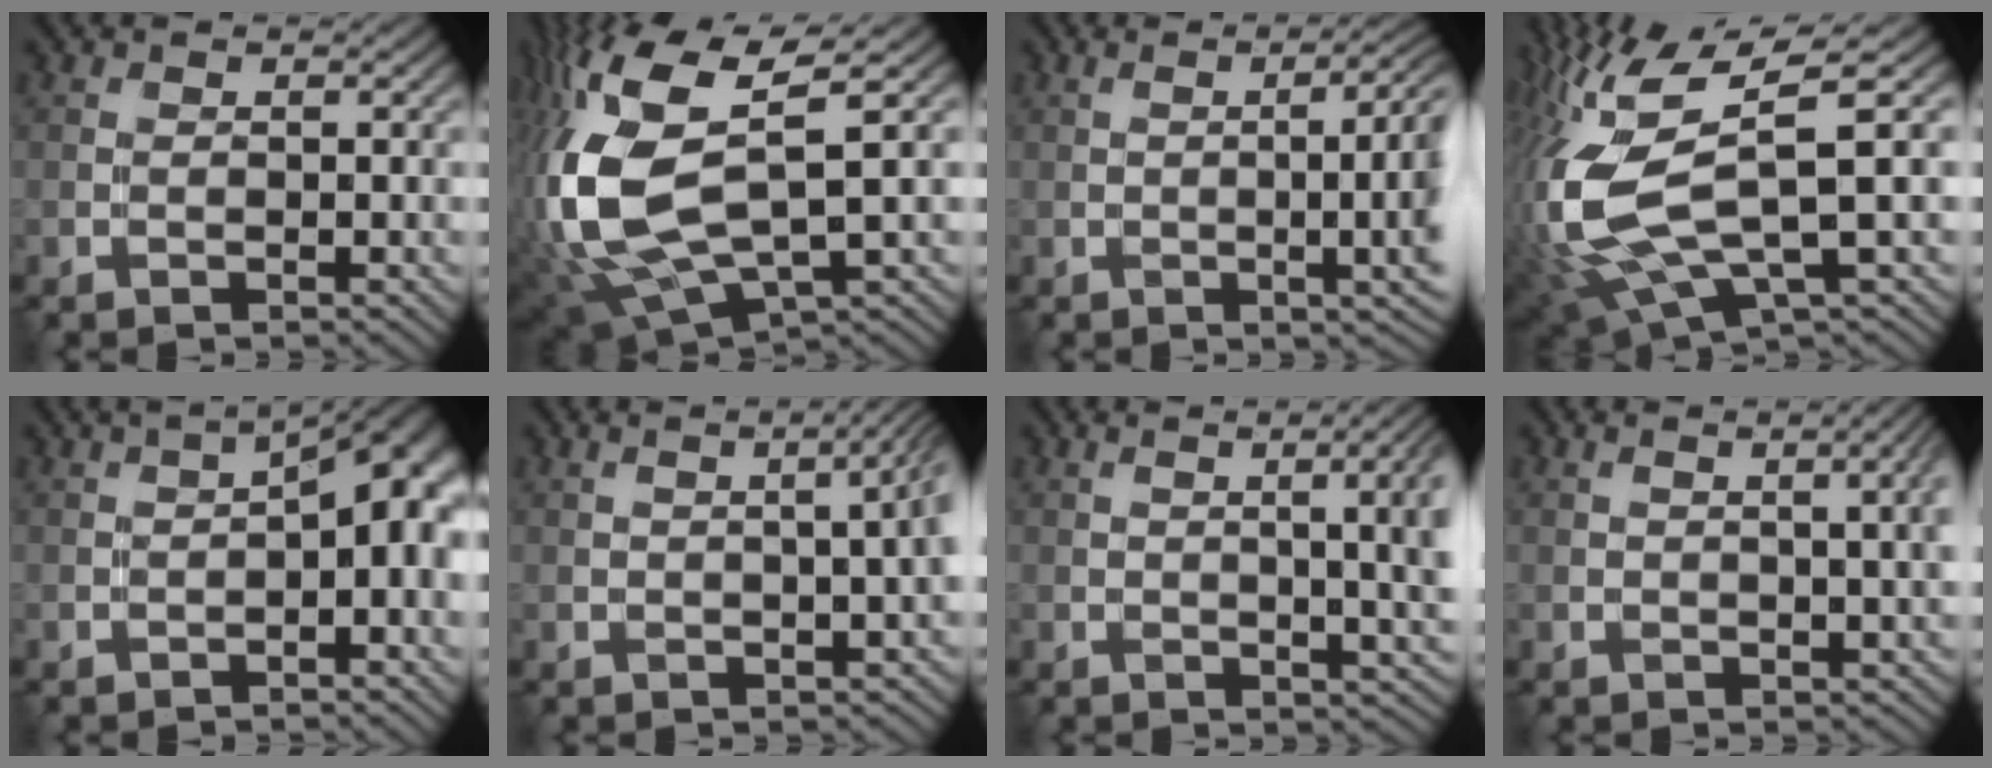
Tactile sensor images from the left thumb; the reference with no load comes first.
{"total": 14.1, "force": [0.4, 7.2, 12.1], "torque": [-0.312, -0.033, 0.032]}
{"total": 8.9, "force": [0.6, 2.5, 8.5], "torque": [-0.092, 0.000, 0.019]}
{"total": 13.4, "force": [0.3, 5.0, 12.4], "torque": [-0.316, -0.025, 0.036]}
{"total": 6.9, "force": [-0.4, 2.3, 6.4], "torque": [-0.087, 0.005, 0.002]}
{"total": 5.0, "force": [0.3, 1.6, 4.7], "torque": [-0.037, 0.013, 0.008]}
{"total": 8.0, "force": [0.9, 2.7, 7.5], "torque": [-0.062, 0.015, 0.017]}
{"total": 4.3, "force": [0.8, 1.3, 4.0], "torque": [-0.036, 0.013, 0.016]}